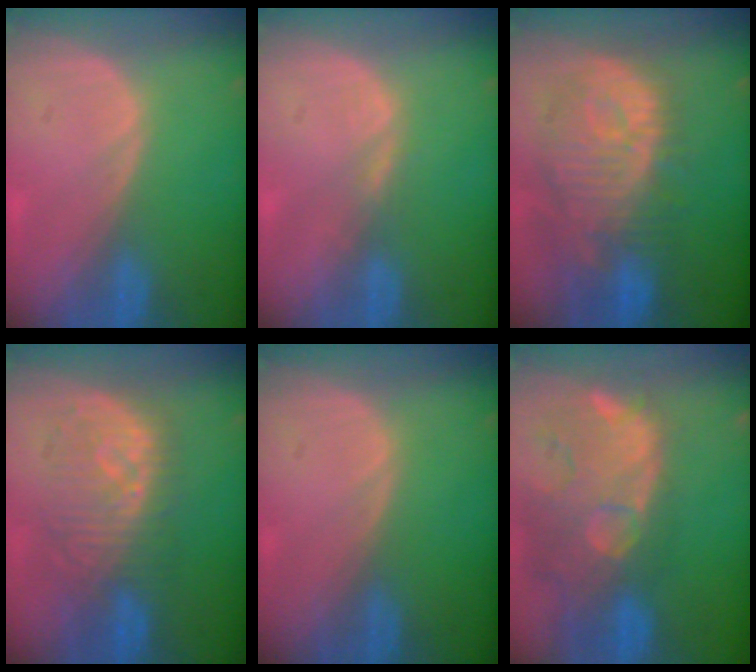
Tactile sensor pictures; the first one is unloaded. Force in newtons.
{"total": 1.1, "press": 1.1, "slide": 0.2}
{"total": 12.5, "press": 11.1, "slide": 5.6}
{"total": 8.9, "press": 8.7, "slide": 1.8}
{"total": 0.0}
{"total": 14.4, "press": 11.7, "slide": 8.5}